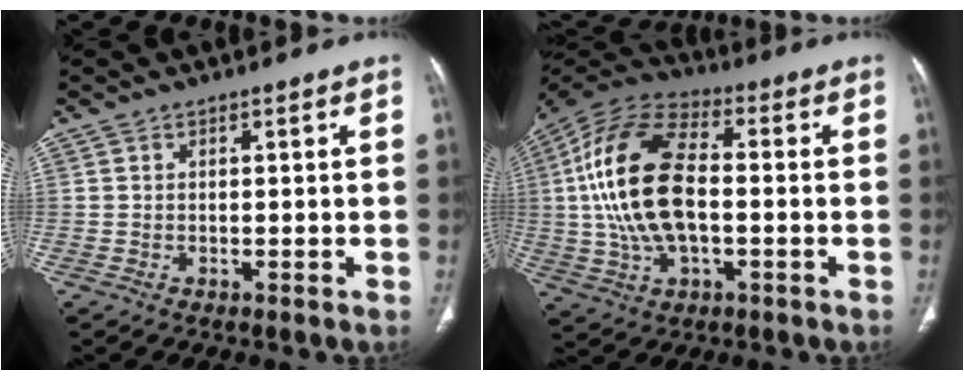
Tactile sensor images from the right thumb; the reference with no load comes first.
{"total": 19.9, "force": [-0.1, 10.7, 16.8], "torque": [-0.338, 0.023, -0.003]}